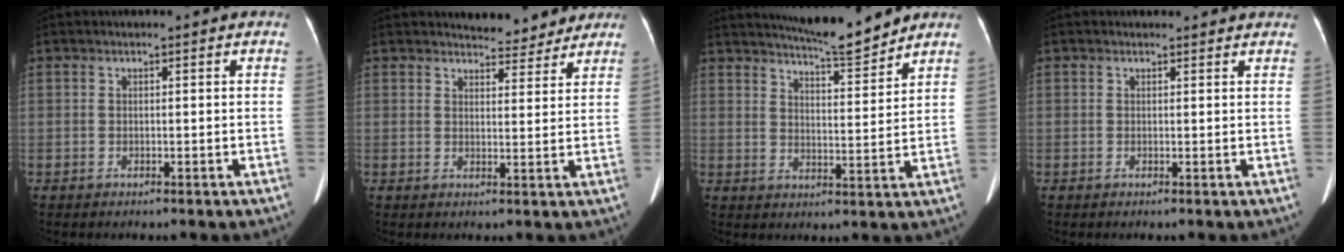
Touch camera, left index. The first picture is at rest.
{"total": 5.5, "force": [5.2, 1.6, 0.5], "torque": [-0.003, -0.001, 0.059]}
{"total": 9.5, "force": [8.8, 0.0, 3.5], "torque": [-0.059, -0.008, 0.133]}
{"total": 2.1, "force": [1.9, 0.9, 0.0], "torque": [-0.003, 0.008, 0.013]}